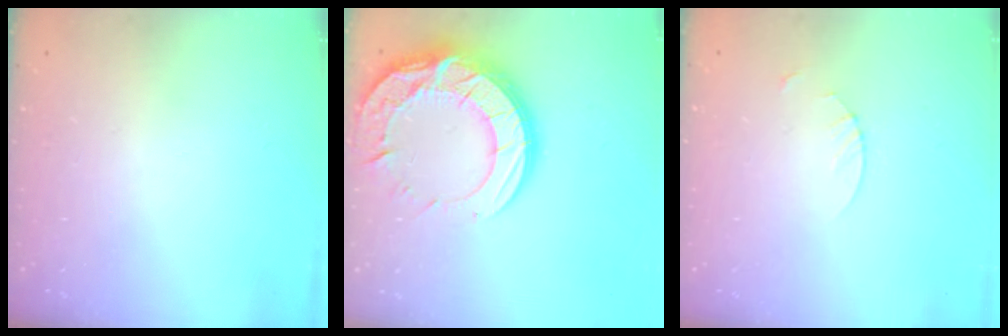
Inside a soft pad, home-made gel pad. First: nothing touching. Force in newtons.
{"total": 22.6, "press": 22.6, "slide": 1.6}
{"total": 1.8, "press": 1.8, "slide": 0.2}